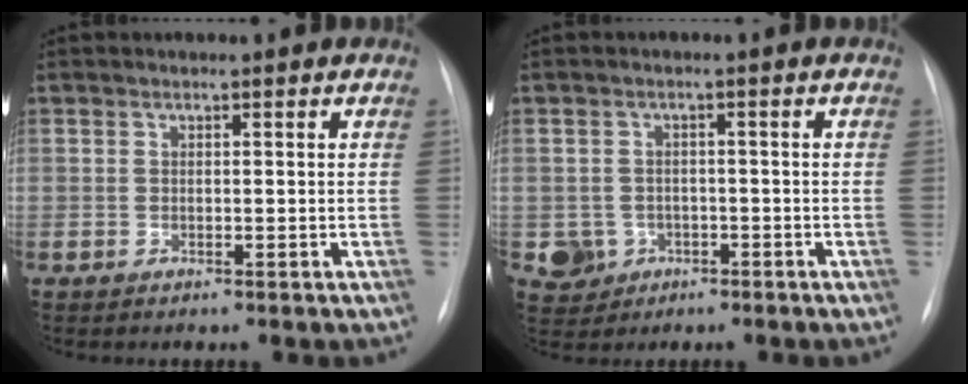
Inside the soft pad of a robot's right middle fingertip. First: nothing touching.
{"total": 4.5, "force": [-1.5, 4.2, 0.3], "torque": [-0.002, 0.009, -0.020]}